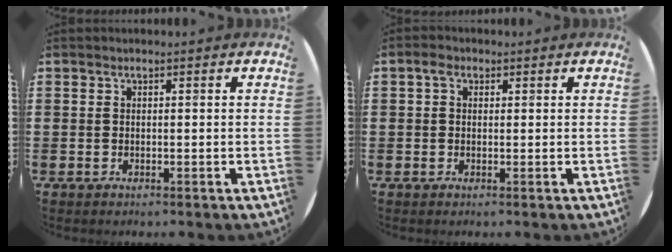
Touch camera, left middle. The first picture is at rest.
{"total": 1.5, "force": [0.7, 1.1, 0.8], "torque": [-0.010, 0.006, 0.010]}